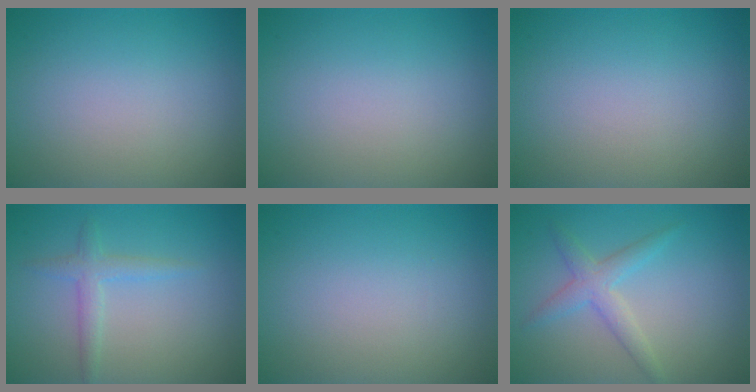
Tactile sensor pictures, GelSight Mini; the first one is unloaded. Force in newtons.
{"total": 0.0}
{"total": 0.0}
{"total": 1.9, "press": 1.9, "slide": 0.1}
{"total": 0.0}
{"total": 2.5, "press": 2.5, "slide": 0.2}